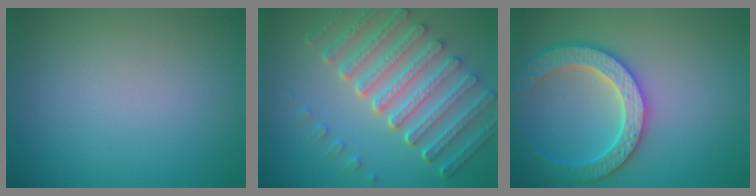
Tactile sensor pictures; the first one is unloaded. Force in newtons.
{"total": 7.5, "press": 5.6, "slide": 4.9}
{"total": 5.4, "press": 5.0, "slide": 1.9}